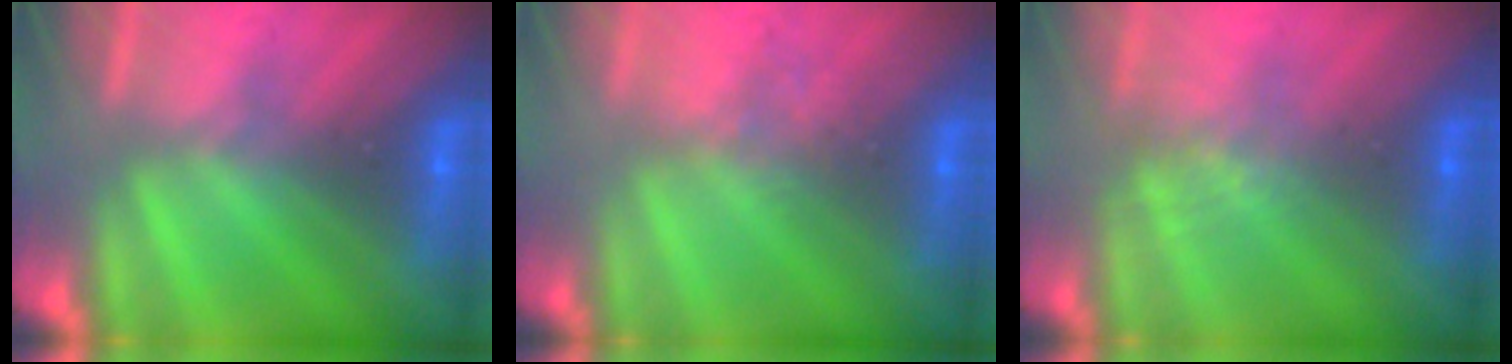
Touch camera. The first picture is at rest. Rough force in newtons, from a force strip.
{"total": 2.2}
{"total": 1.6}